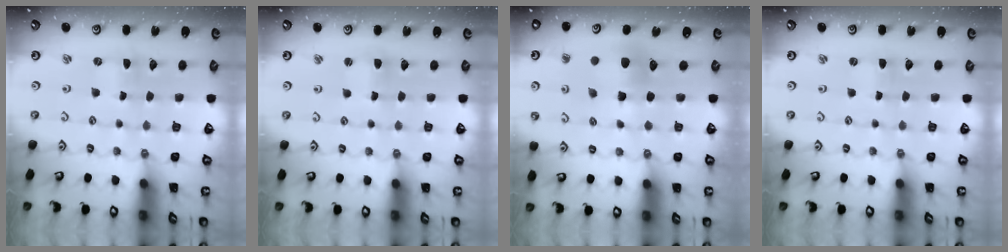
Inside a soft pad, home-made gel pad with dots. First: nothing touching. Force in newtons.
{"total": 2.5, "press": 2.5, "slide": 0.3}
{"total": 7.0, "press": 7.0, "slide": 1.0}
{"total": 0.0}